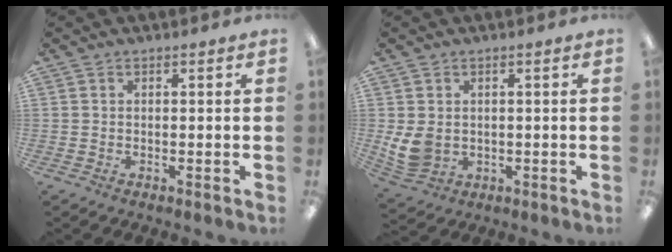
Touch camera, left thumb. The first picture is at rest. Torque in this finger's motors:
{"motor_torque": [-0.22, 0.48, 0.27, -0.30, 0.04]}